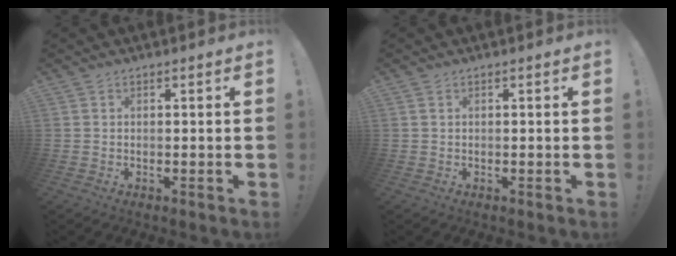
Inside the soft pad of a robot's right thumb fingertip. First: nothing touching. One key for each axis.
{"total": 0.0}